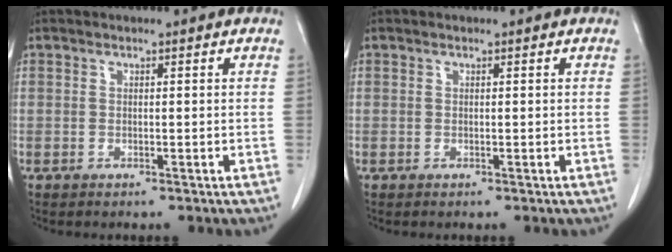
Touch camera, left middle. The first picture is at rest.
{"total": 0.0}